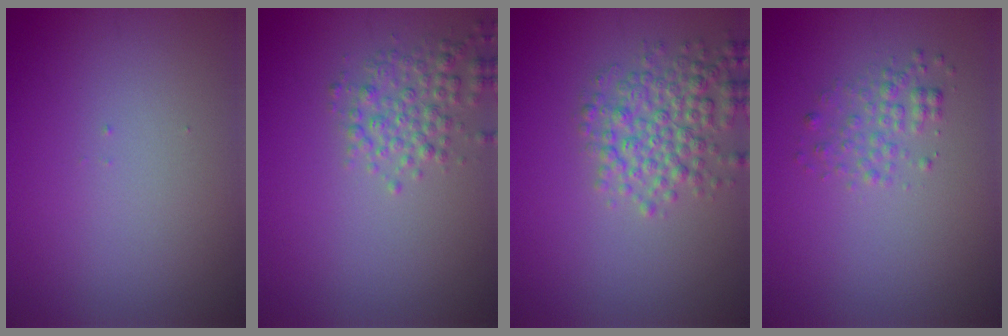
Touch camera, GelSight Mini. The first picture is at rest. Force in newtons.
{"total": 2.7, "press": 2.7, "slide": 0.0}
{"total": 4.1, "press": 4.1, "slide": 0.1}
{"total": 1.8, "press": 1.8, "slide": 0.1}